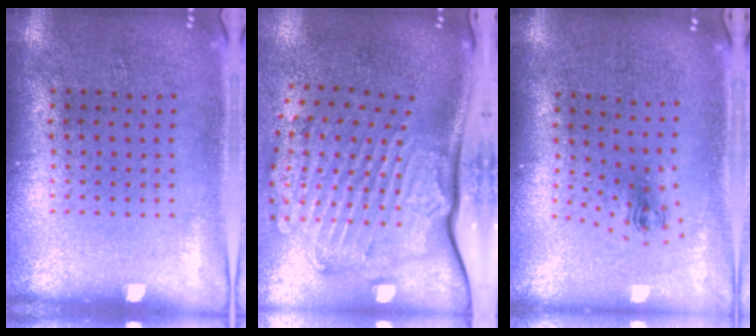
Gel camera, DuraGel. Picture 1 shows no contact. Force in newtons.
{"total": 3.1, "press": 2.4, "slide": 1.9}
{"total": 1.0, "press": 0.5, "slide": 0.9}